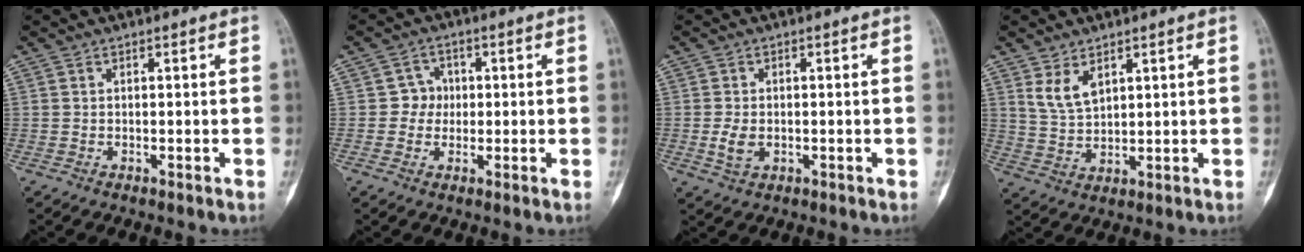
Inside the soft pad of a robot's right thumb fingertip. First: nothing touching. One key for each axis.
{"total": 3.8, "fx": 0.1, "fy": 3.7, "fz": 1.0, "tx": 0.015, "ty": 0.011, "tz": -0.006}
{"total": 3.3, "fx": -0.5, "fy": 2.2, "fz": 2.3, "tx": -0.047, "ty": -0.004, "tz": -0.007}
{"total": 5.1, "fx": 2.9, "fy": 2.7, "fz": 3.2, "tx": -0.054, "ty": -0.020, "tz": 0.065}